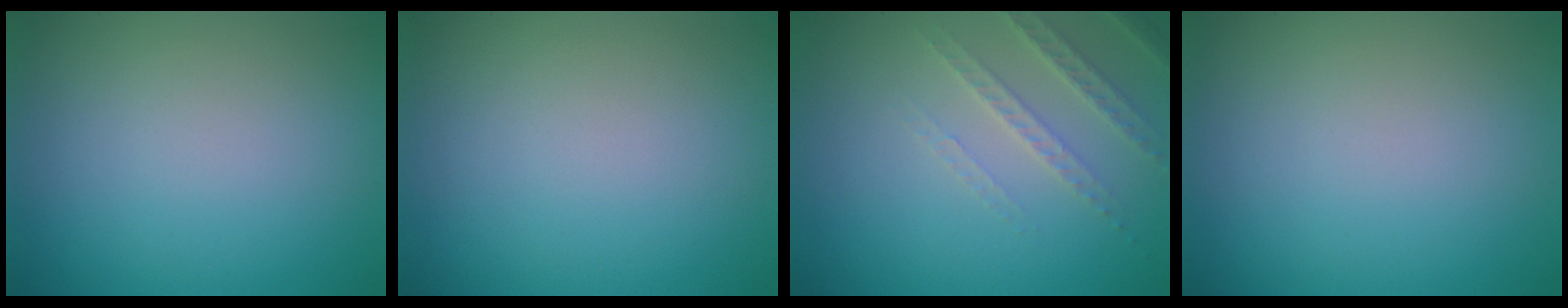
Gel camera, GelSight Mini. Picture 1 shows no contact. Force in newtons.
{"total": 0.0}
{"total": 2.5, "press": 2.4, "slide": 0.7}
{"total": 0.0}